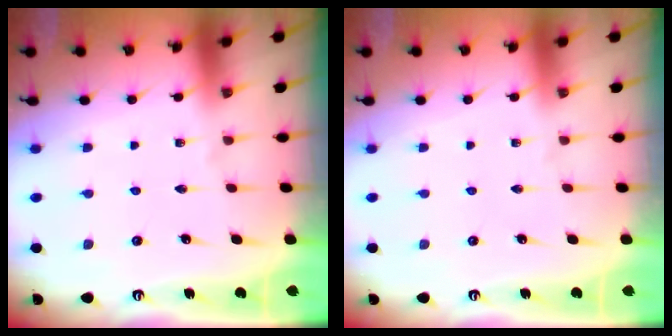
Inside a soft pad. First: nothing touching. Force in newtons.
{"total": 0.0}